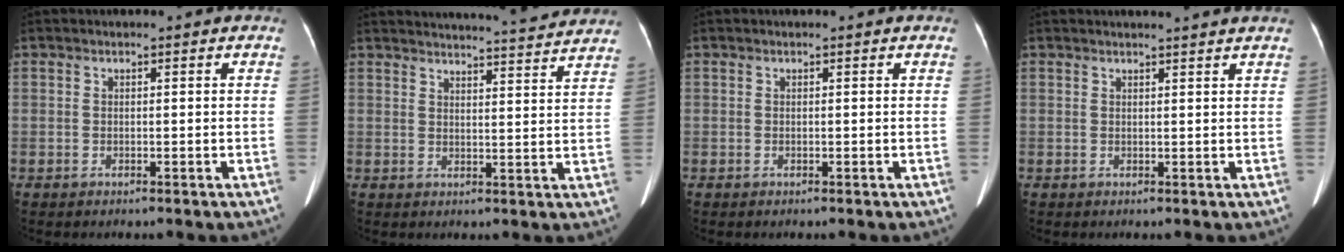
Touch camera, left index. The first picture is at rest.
{"total": 17.7, "force": [17.0, 0.4, 4.9], "torque": [-0.076, -0.010, 0.211]}
{"total": 0.0}
{"total": 4.2, "force": [3.8, -0.6, 1.5], "torque": [-0.019, 0.008, 0.040]}